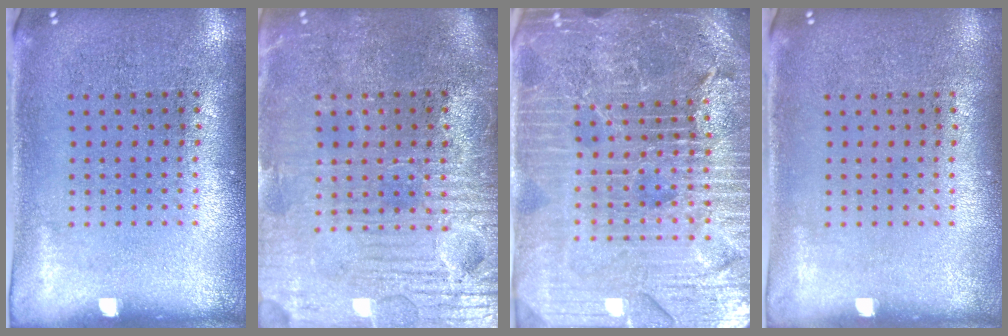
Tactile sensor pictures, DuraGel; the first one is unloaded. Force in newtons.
{"total": 4.0, "press": 3.7, "slide": 1.4}
{"total": 5.8, "press": 5.1, "slide": 2.6}
{"total": 0.0}